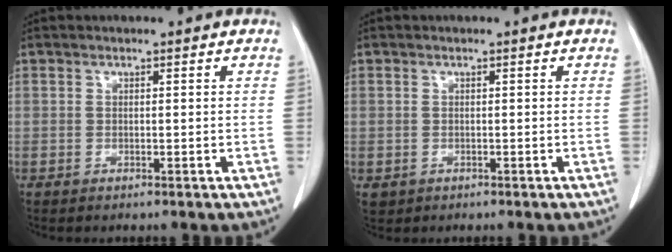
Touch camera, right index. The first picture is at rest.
{"total": 1.3, "force": [-0.2, 1.2, 0.2], "torque": [-0.007, 0.004, 0.004]}